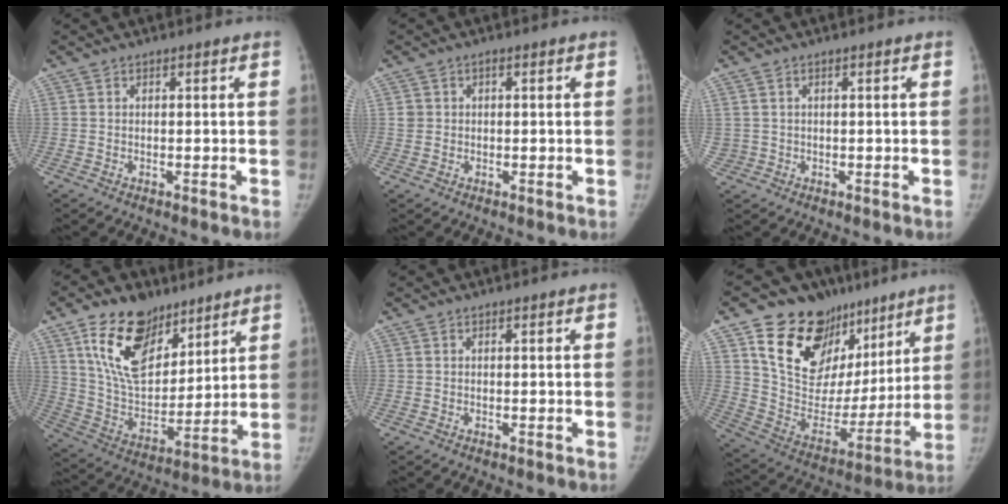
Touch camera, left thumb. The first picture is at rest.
{"total": 1.8, "force": [0.1, 1.7, 0.6], "torque": [-0.002, 0.004, 0.003]}
{"total": 1.9, "force": [0.1, 1.9, 0.2], "torque": [0.003, 0.003, 0.006]}
{"total": 18.3, "force": [10.6, 10.5, 10.5], "torque": [-0.141, -0.050, 0.201]}
{"total": 0.0}
{"total": 26.4, "force": [15.1, 16.5, 14.1], "torque": [-0.181, -0.034, 0.260]}